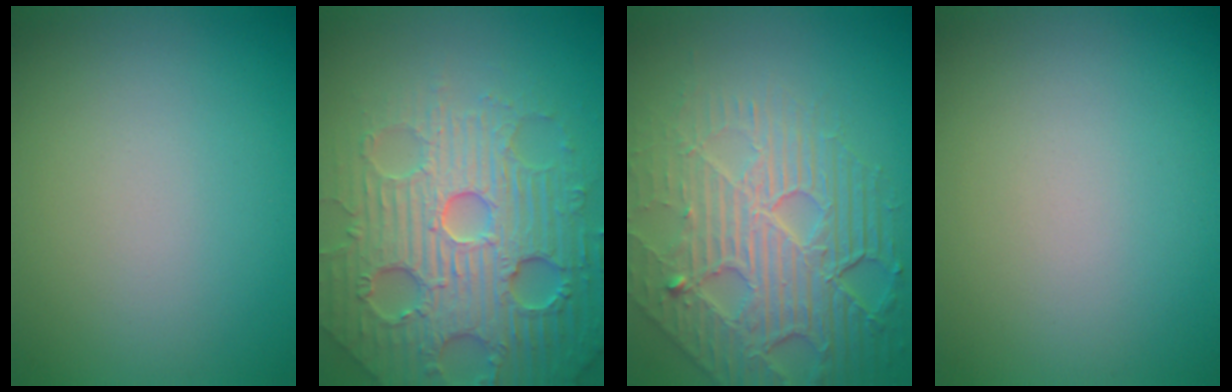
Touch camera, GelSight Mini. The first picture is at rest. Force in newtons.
{"total": 7.6, "press": 7.4, "slide": 1.5}
{"total": 7.6, "press": 5.7, "slide": 5.1}
{"total": 0.0}